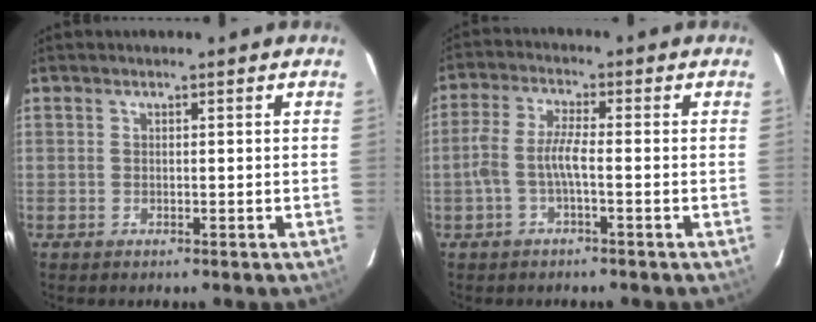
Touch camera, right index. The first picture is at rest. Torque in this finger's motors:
{"motor_torque": [0.86, -0.31, 0.52, 0.14]}